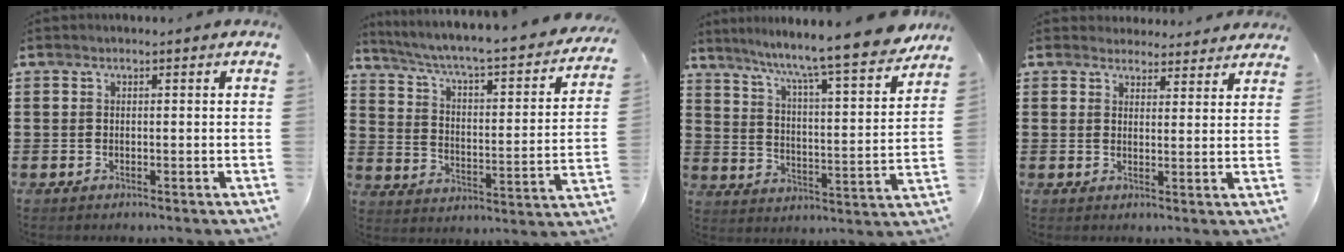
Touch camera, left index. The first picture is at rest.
{"total": 3.9, "force": [3.1, 0.1, 2.5], "torque": [-0.066, -0.039, 0.039]}
{"total": 8.6, "force": [7.6, -0.6, 4.1], "torque": [-0.095, -0.067, 0.116]}
{"total": 3.5, "force": [3.4, 0.8, 0.1], "torque": [-0.004, -0.012, 0.063]}